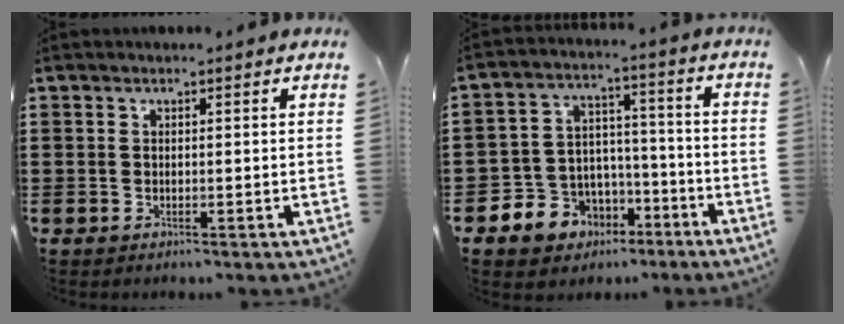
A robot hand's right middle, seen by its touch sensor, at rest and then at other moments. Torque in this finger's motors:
{"motor_torque": [2.14, 0.00, 0.18, 0.03]}